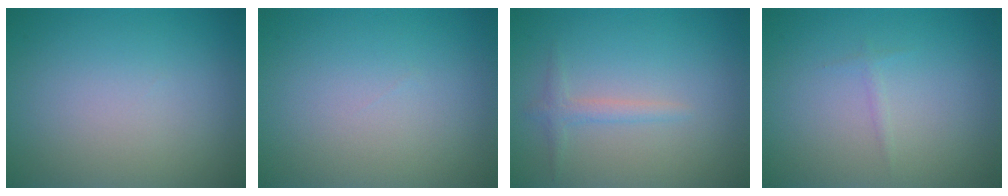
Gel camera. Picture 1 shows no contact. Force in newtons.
{"total": 0.0}
{"total": 1.3, "press": 1.3, "slide": 0.0}
{"total": 0.5, "press": 0.5, "slide": 0.1}